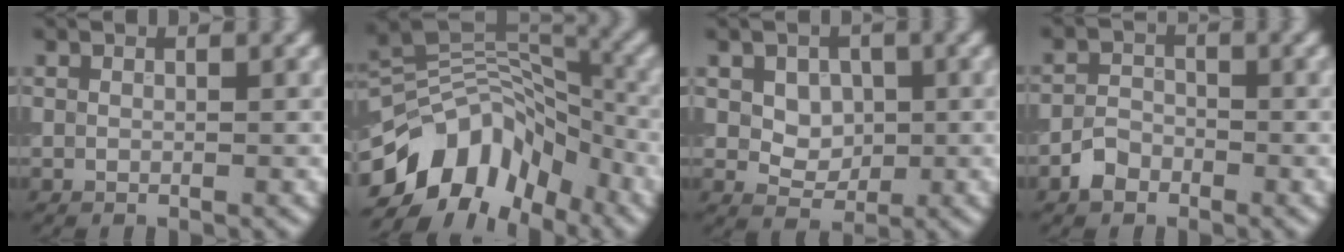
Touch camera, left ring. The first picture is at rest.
{"total": 10.8, "force": [-6.2, 6.9, 5.6], "torque": [-0.086, 0.021, -0.120]}
{"total": 2.8, "force": [0.6, 2.1, 1.7], "torque": [-0.026, -0.004, 0.014]}
{"total": 2.1, "force": [-1.4, 1.3, 0.7], "torque": [-0.010, 0.008, -0.031]}